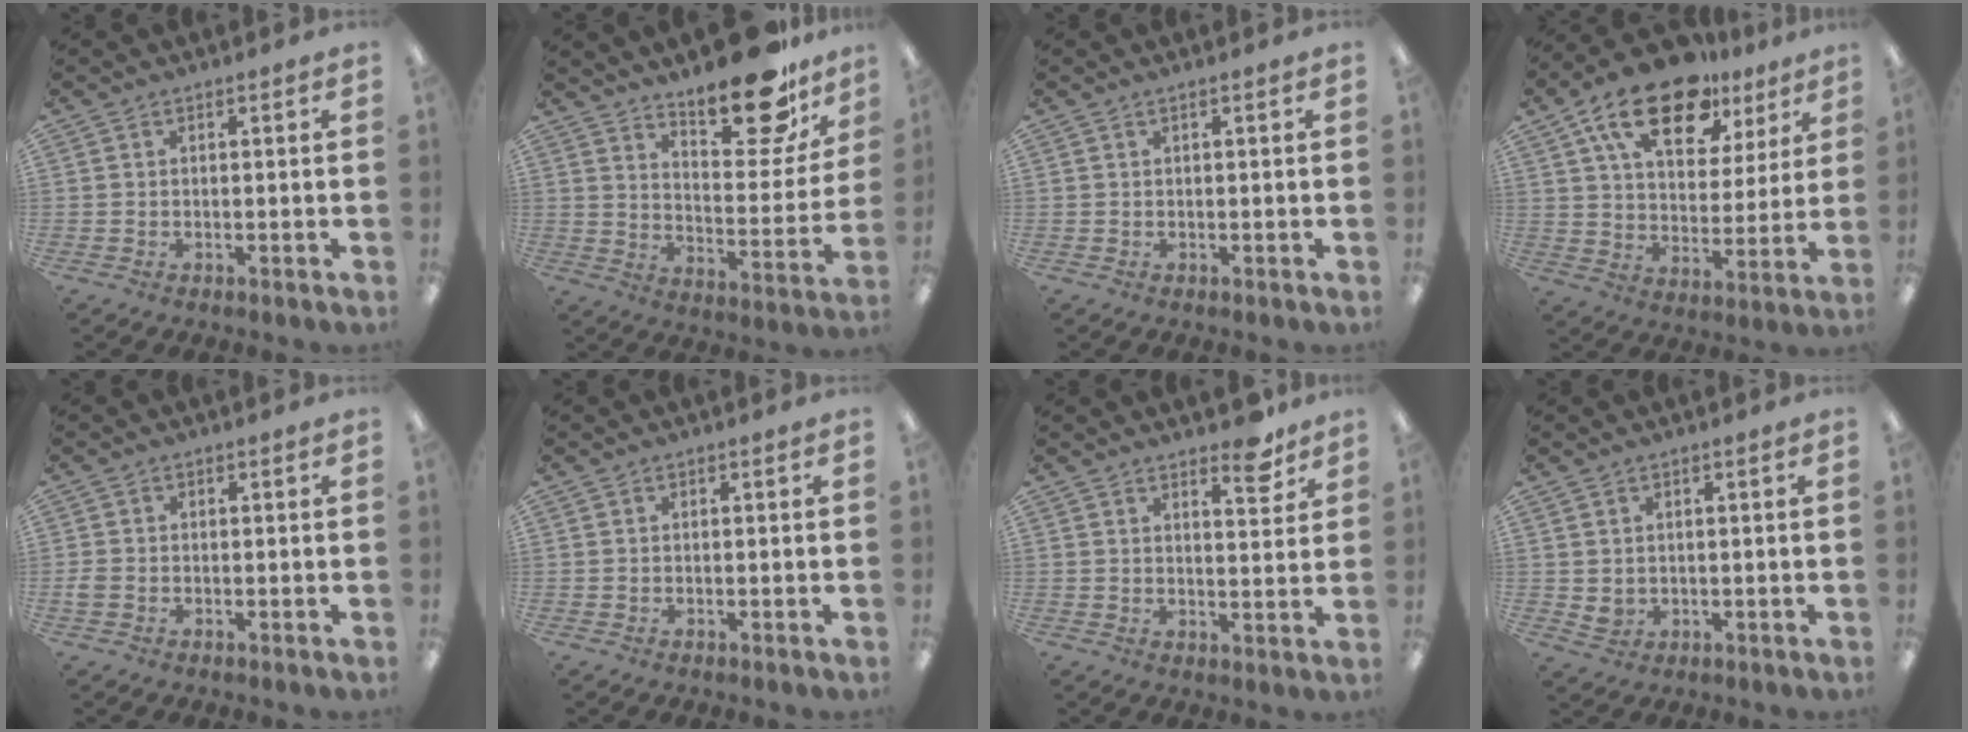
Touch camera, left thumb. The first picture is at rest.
{"total": 18.8, "force": [14.7, 6.4, 9.8], "torque": [-0.130, -0.102, 0.244]}
{"total": 0.6, "force": [0.2, 0.0, 0.5], "torque": [-0.009, 0.000, 0.004]}
{"total": 19.0, "force": [12.3, 9.6, 10.8], "torque": [-0.180, -0.055, 0.212]}
{"total": 1.9, "force": [-0.6, 1.6, 0.8], "torque": [-0.013, 0.005, -0.011]}
{"total": 0.0}
{"total": 6.2, "force": [5.0, 2.1, 3.1], "torque": [-0.026, -0.034, 0.079]}
{"total": 2.1, "force": [0.8, 1.9, 0.5], "torque": [-0.001, -0.001, 0.013]}